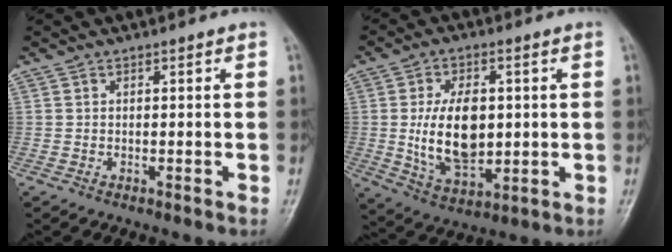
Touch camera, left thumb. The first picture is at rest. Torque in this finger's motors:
{"motor_torque": [1.67, 2.35, 1.65, 0.16, 0.22]}